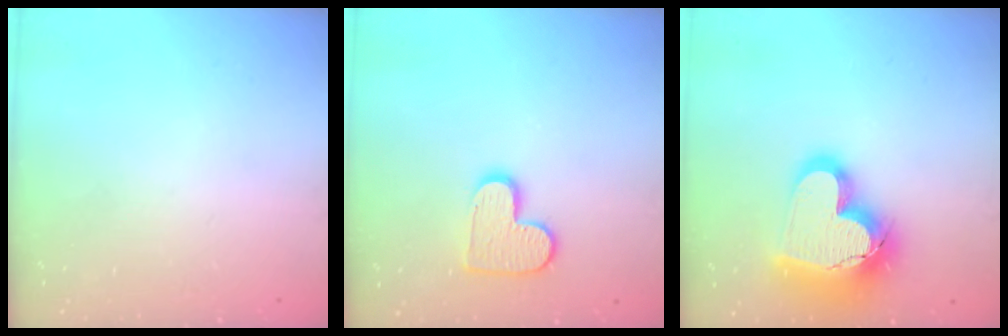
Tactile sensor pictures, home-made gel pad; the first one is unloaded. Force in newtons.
{"total": 11.4, "press": 11.3, "slide": 0.6}
{"total": 21.8, "press": 21.7, "slide": 1.8}